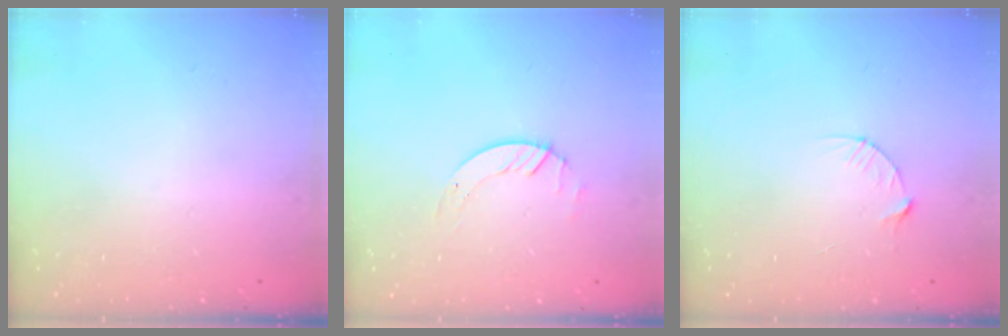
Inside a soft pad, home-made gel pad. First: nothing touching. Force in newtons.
{"total": 2.0, "press": 2.0, "slide": 0.2}
{"total": 3.7, "press": 3.7, "slide": 0.4}